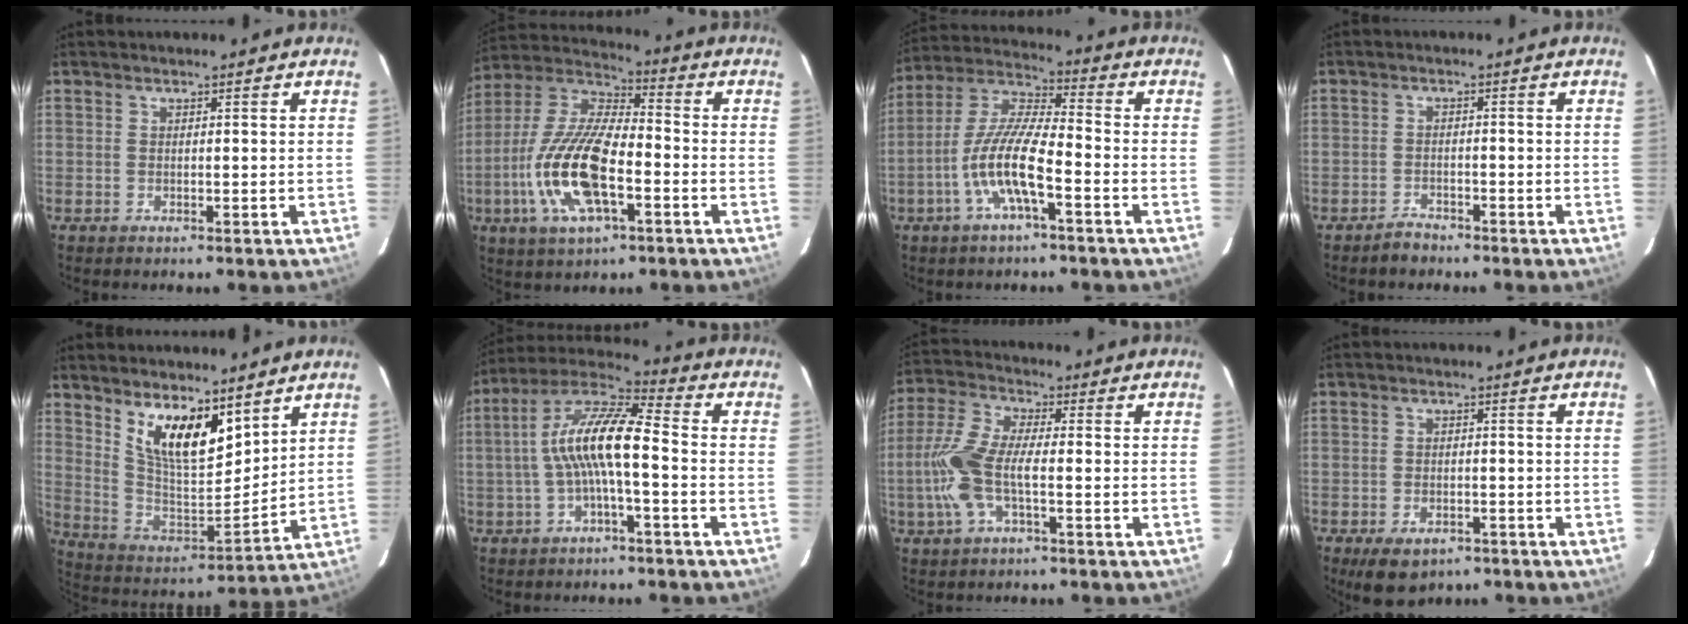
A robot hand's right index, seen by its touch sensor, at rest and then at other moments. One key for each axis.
{"total": 17.8, "fx": -5.4, "fy": 6.7, "fz": 15.6, "tx": -0.328, "ty": -0.008, "tz": -0.108}
{"total": 11.7, "fx": -4.7, "fy": 2.3, "fz": 10.4, "tx": -0.220, "ty": 0.002, "tz": -0.093}
{"total": 2.5, "fx": -2.2, "fy": 1.3, "fz": 0.3, "tx": -0.008, "ty": 0.008, "tz": -0.037}
{"total": 14.7, "fx": 9.1, "fy": 5.7, "fz": 10.0, "tx": -0.183, "ty": -0.008, "tz": 0.179}
{"total": 11.6, "fx": -1.5, "fy": 2.4, "fz": 11.3, "tx": -0.227, "ty": 0.022, "tz": -0.034}
{"total": 10.3, "fx": -2.4, "fy": 3.4, "fz": 9.5, "tx": -0.220, "ty": 0.006, "tz": -0.050}
{"total": 7.3, "fx": -4.7, "fy": 4.1, "fz": 3.7, "tx": -0.080, "ty": -0.010, "tz": -0.065}